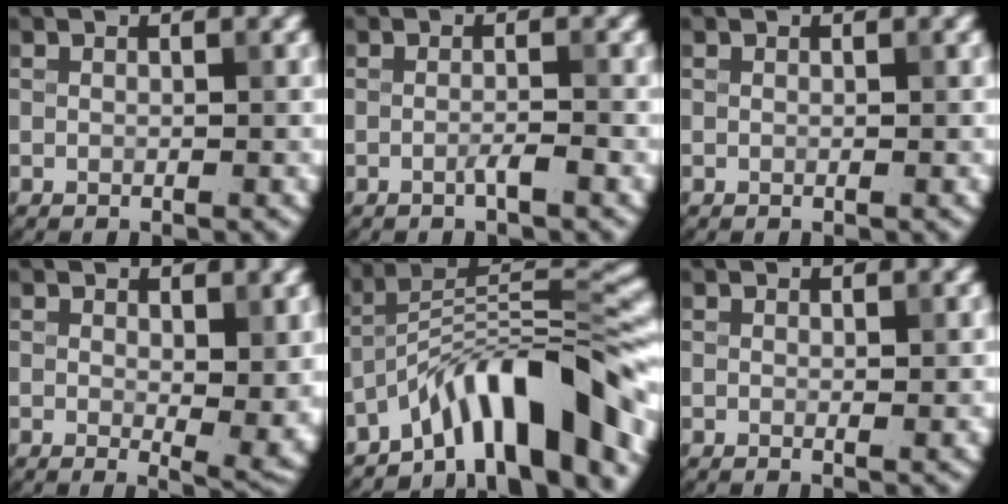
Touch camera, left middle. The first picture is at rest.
{"total": 1.3, "force": [-0.6, 0.1, 1.2], "torque": [-0.021, 0.001, -0.015]}
{"total": 0.0}
{"total": 4.2, "force": [0.9, 1.7, 3.7], "torque": [-0.049, -0.015, 0.017]}
{"total": 10.3, "force": [-6.8, 2.4, 7.3], "torque": [-0.096, 0.017, -0.123]}
{"total": 0.6, "force": [0.1, 0.2, 0.5], "torque": [-0.005, -0.004, 0.002]}